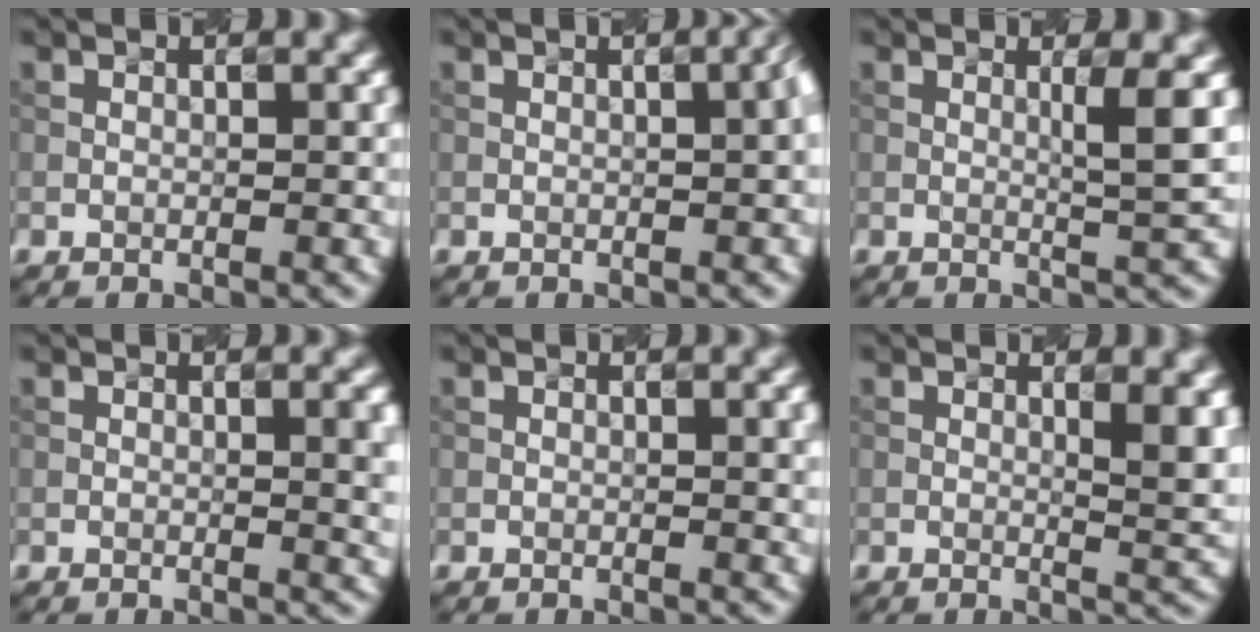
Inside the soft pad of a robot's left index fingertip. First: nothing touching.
{"total": 3.8, "force": [0.4, 1.6, 3.4], "torque": [-0.009, 0.026, -0.002]}
{"total": 2.9, "force": [0.4, 0.2, 2.9], "torque": [-0.044, -0.002, 0.012]}
{"total": 3.4, "force": [0.3, 1.1, 3.2], "torque": [-0.028, 0.009, 0.009]}
{"total": 2.1, "force": [0.4, 0.7, 2.0], "torque": [-0.016, 0.007, 0.006]}
{"total": 4.1, "force": [1.0, 1.1, 3.8], "torque": [-0.040, -0.001, 0.022]}